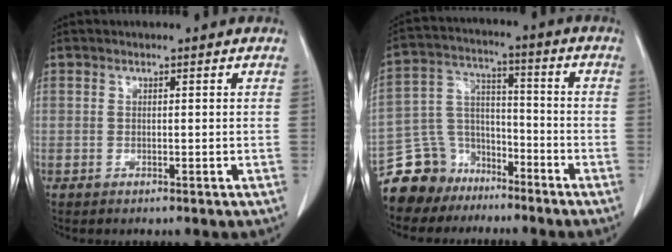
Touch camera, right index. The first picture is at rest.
{"total": 10.0, "force": [-7.4, 6.7, 0.5], "torque": [-0.020, 0.046, -0.132]}